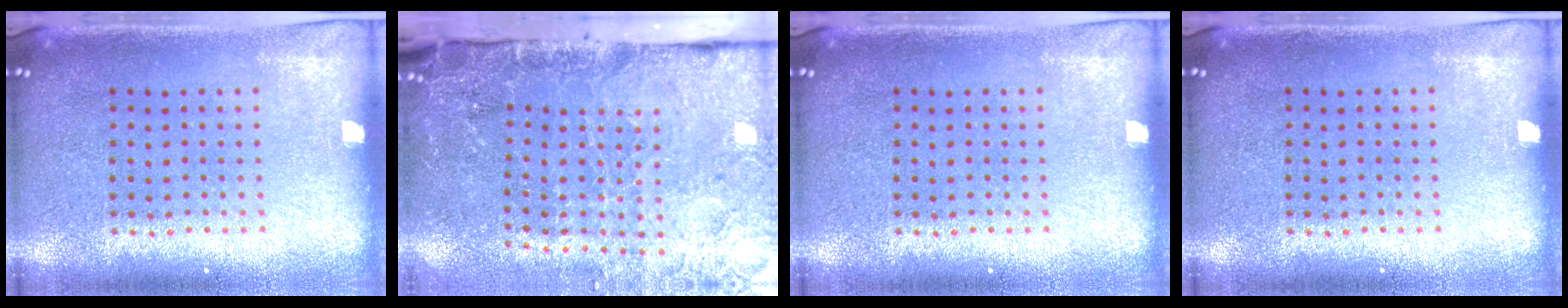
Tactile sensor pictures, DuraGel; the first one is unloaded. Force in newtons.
{"total": 3.7, "press": 3.4, "slide": 1.5}
{"total": 0.0}
{"total": 0.0}